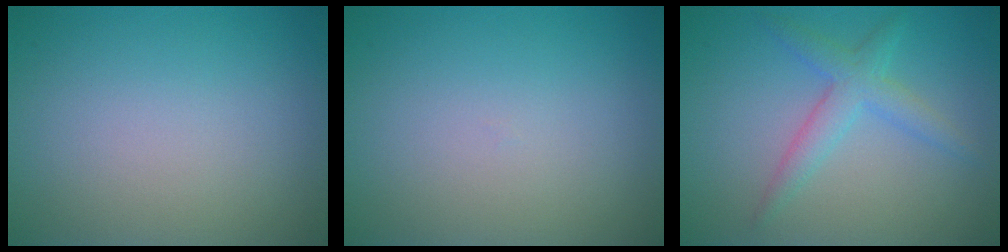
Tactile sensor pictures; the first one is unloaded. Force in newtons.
{"total": 0.0}
{"total": 2.9, "press": 2.9, "slide": 0.1}